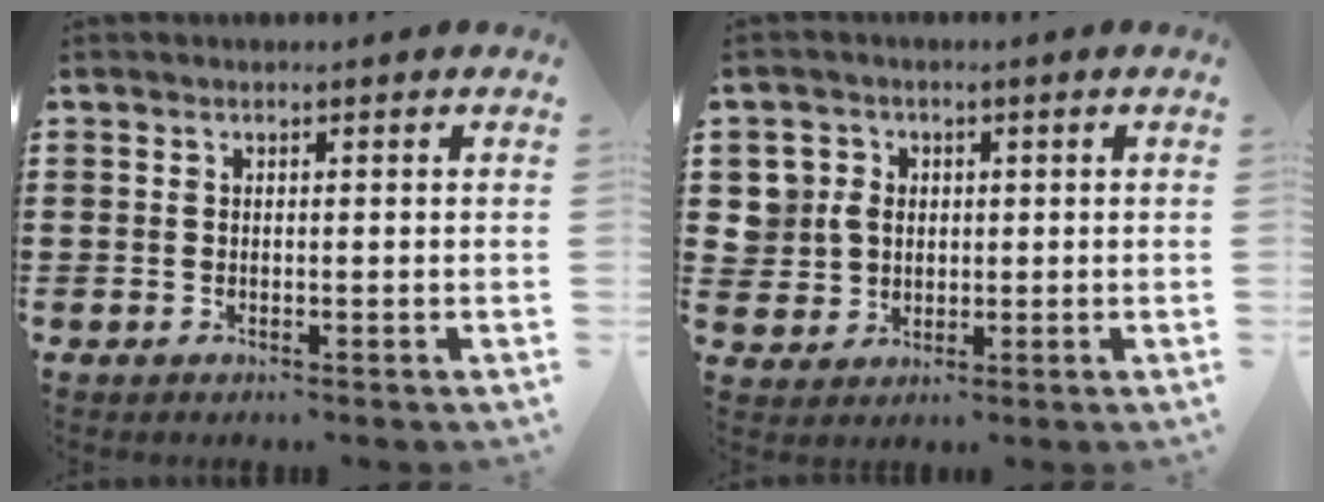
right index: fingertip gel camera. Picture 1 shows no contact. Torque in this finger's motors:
{"motor_torque": [0.39, 0.17, 0.07, 0.01]}